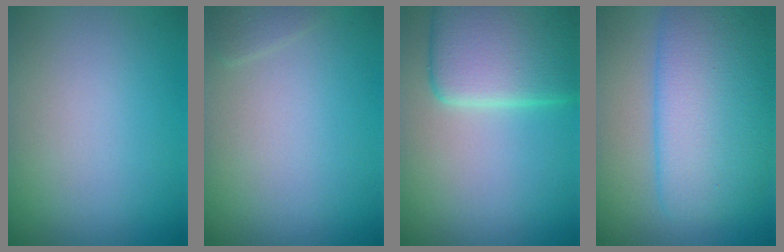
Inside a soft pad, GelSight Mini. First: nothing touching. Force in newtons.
{"total": 0.7, "press": 0.7, "slide": 0.1}
{"total": 7.6, "press": 7.6, "slide": 0.5}
{"total": 7.8, "press": 7.8, "slide": 0.1}